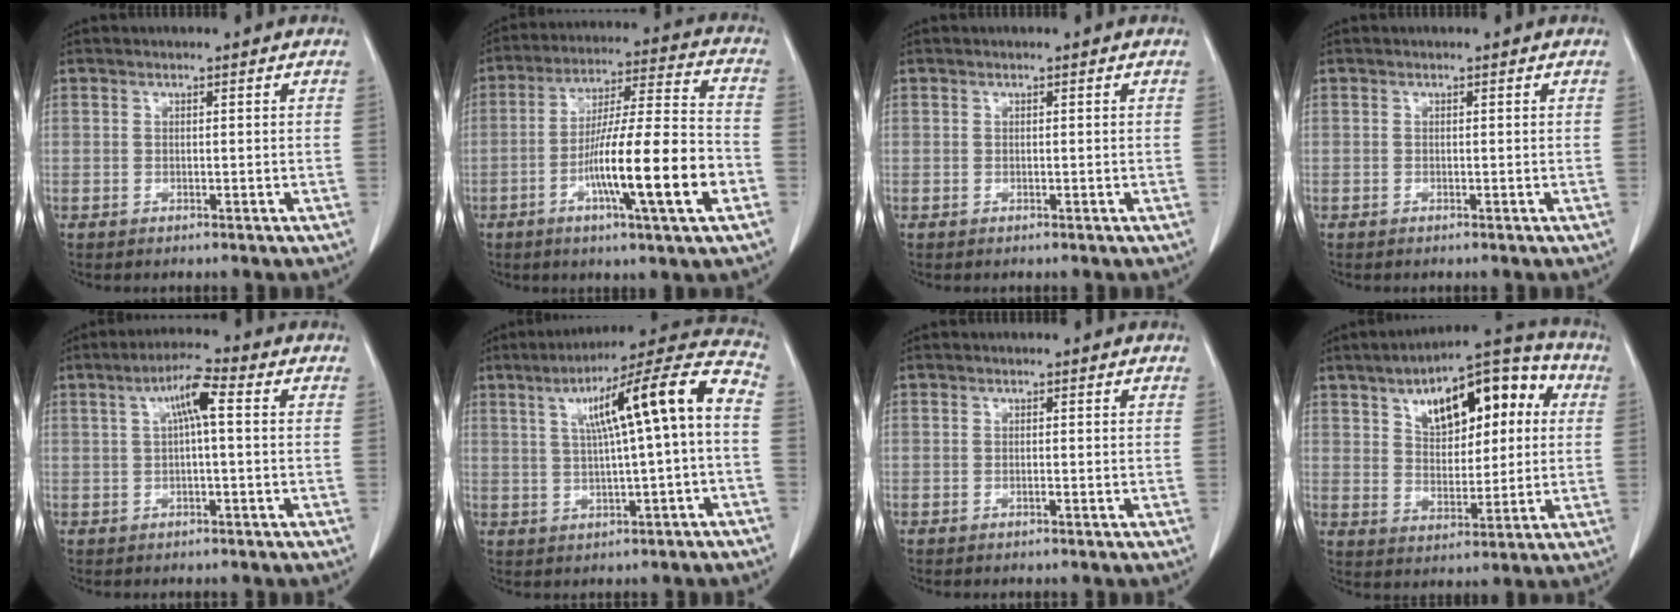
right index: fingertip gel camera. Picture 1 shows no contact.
{"total": 16.7, "force": [-5.5, 0.5, 15.7], "torque": [-0.269, -0.003, -0.090]}
{"total": 0.0}
{"total": 0.0}
{"total": 5.2, "force": [1.1, 0.5, 5.1], "torque": [-0.094, 0.015, 0.017]}
{"total": 14.3, "force": [1.7, 0.7, 14.2], "torque": [-0.211, 0.039, 0.027]}
{"total": 0.0}
{"total": 16.0, "force": [5.3, 7.7, 13.0], "torque": [-0.178, 0.044, 0.081]}